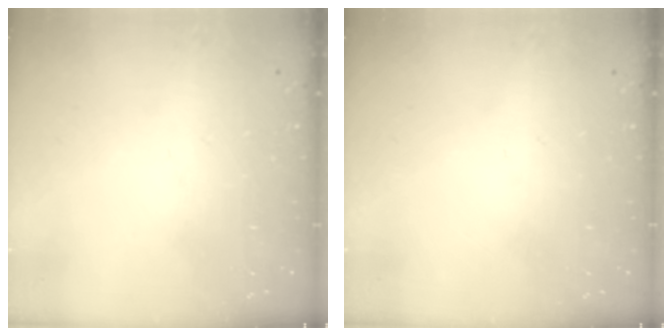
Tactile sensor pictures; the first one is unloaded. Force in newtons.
{"total": 0.0}